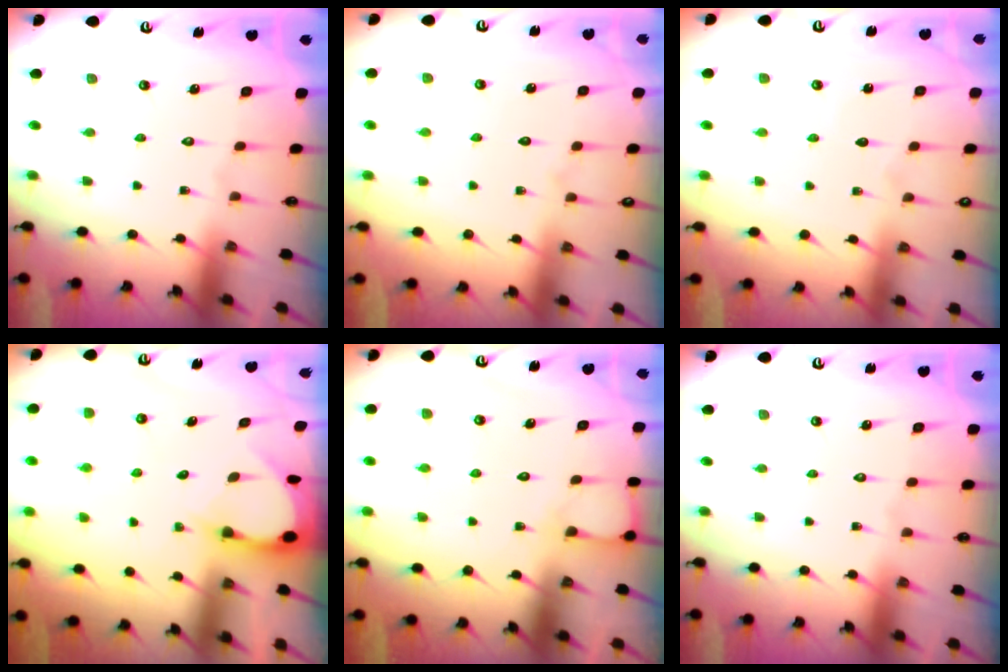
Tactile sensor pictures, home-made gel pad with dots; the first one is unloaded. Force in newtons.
{"total": 3.4, "press": 3.4, "slide": 0.2}
{"total": 2.6, "press": 2.6, "slide": 0.4}
{"total": 2.8, "press": 2.8, "slide": 0.2}
{"total": 4.4, "press": 4.3, "slide": 0.5}
{"total": 0.0}